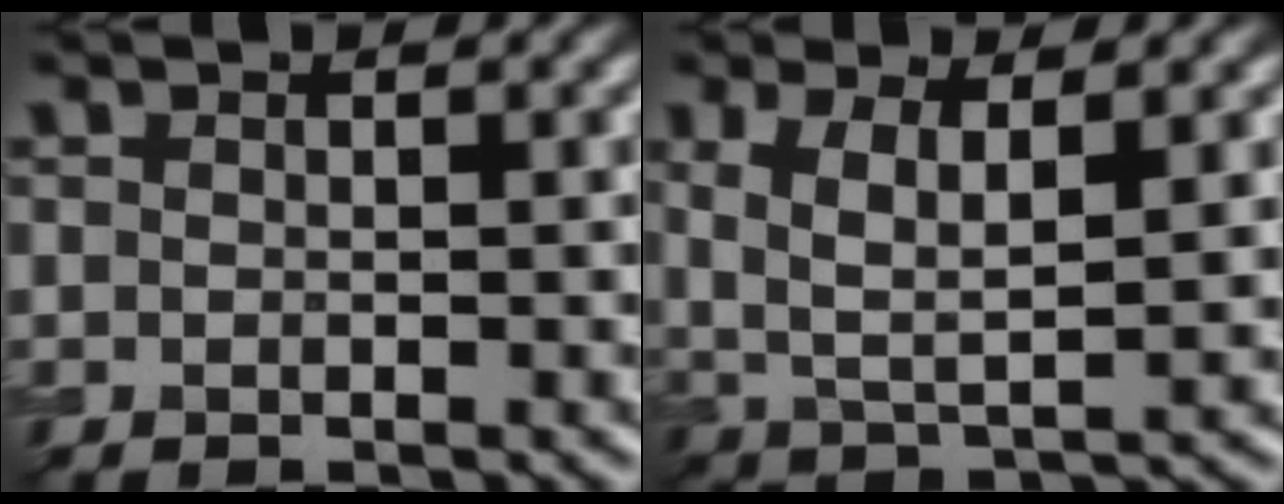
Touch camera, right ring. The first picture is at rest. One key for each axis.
{"total": 4.5, "fx": 1.4, "fy": 1.6, "fz": 4.0, "tx": -0.086, "ty": 0.003, "tz": 0.029}